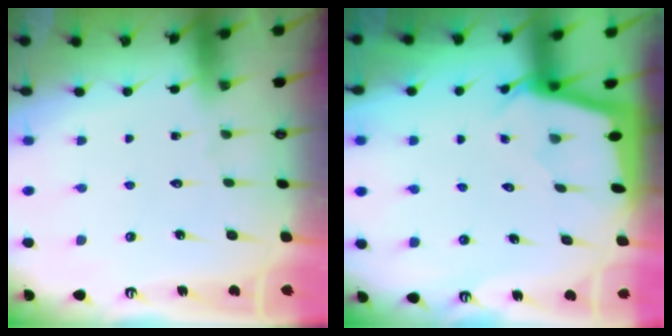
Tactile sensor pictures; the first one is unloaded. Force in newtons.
{"total": 2.1, "press": 2.1, "slide": 0.2}